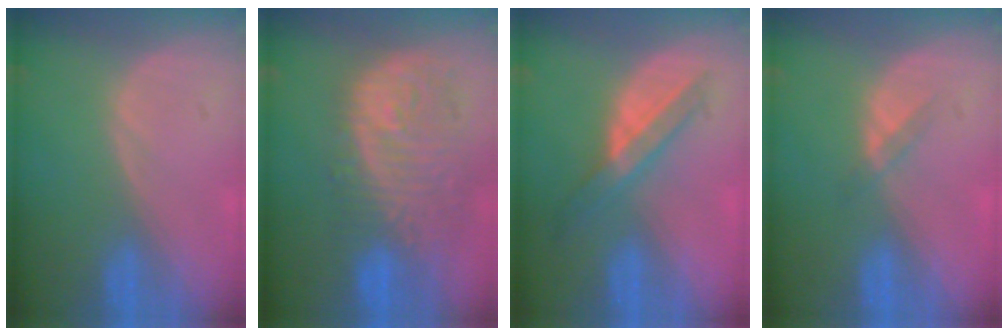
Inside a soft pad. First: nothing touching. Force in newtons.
{"total": 11.9, "press": 10.5, "slide": 5.6}
{"total": 6.1, "press": 5.6, "slide": 2.5}
{"total": 1.8, "press": 1.4, "slide": 1.0}